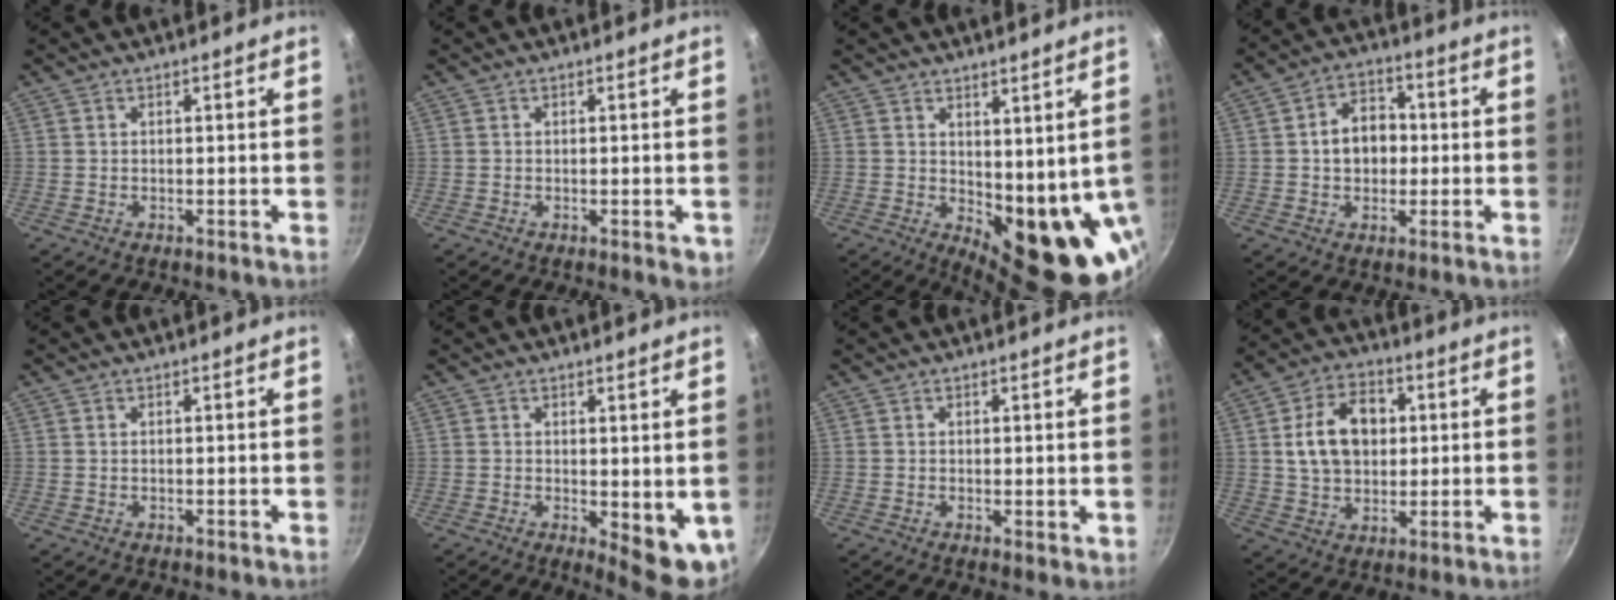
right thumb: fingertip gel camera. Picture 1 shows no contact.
{"total": 1.8, "force": [-0.5, 1.0, 1.5], "torque": [-0.014, -0.002, -0.008]}
{"total": 14.8, "force": [0.6, 6.6, 13.2], "torque": [-0.129, -0.031, 0.029]}
{"total": 8.7, "force": [0.0, 6.6, 5.6], "torque": [-0.052, 0.018, -0.008]}
{"total": 0.0}
{"total": 7.7, "force": [0.0, 3.4, 6.9], "torque": [-0.066, -0.007, 0.010]}
{"total": 1.1, "force": [0.5, 0.6, 0.8], "torque": [-0.009, -0.006, 0.005]}
{"total": 12.9, "force": [2.2, 9.3, 8.6], "torque": [-0.118, 0.008, 0.033]}